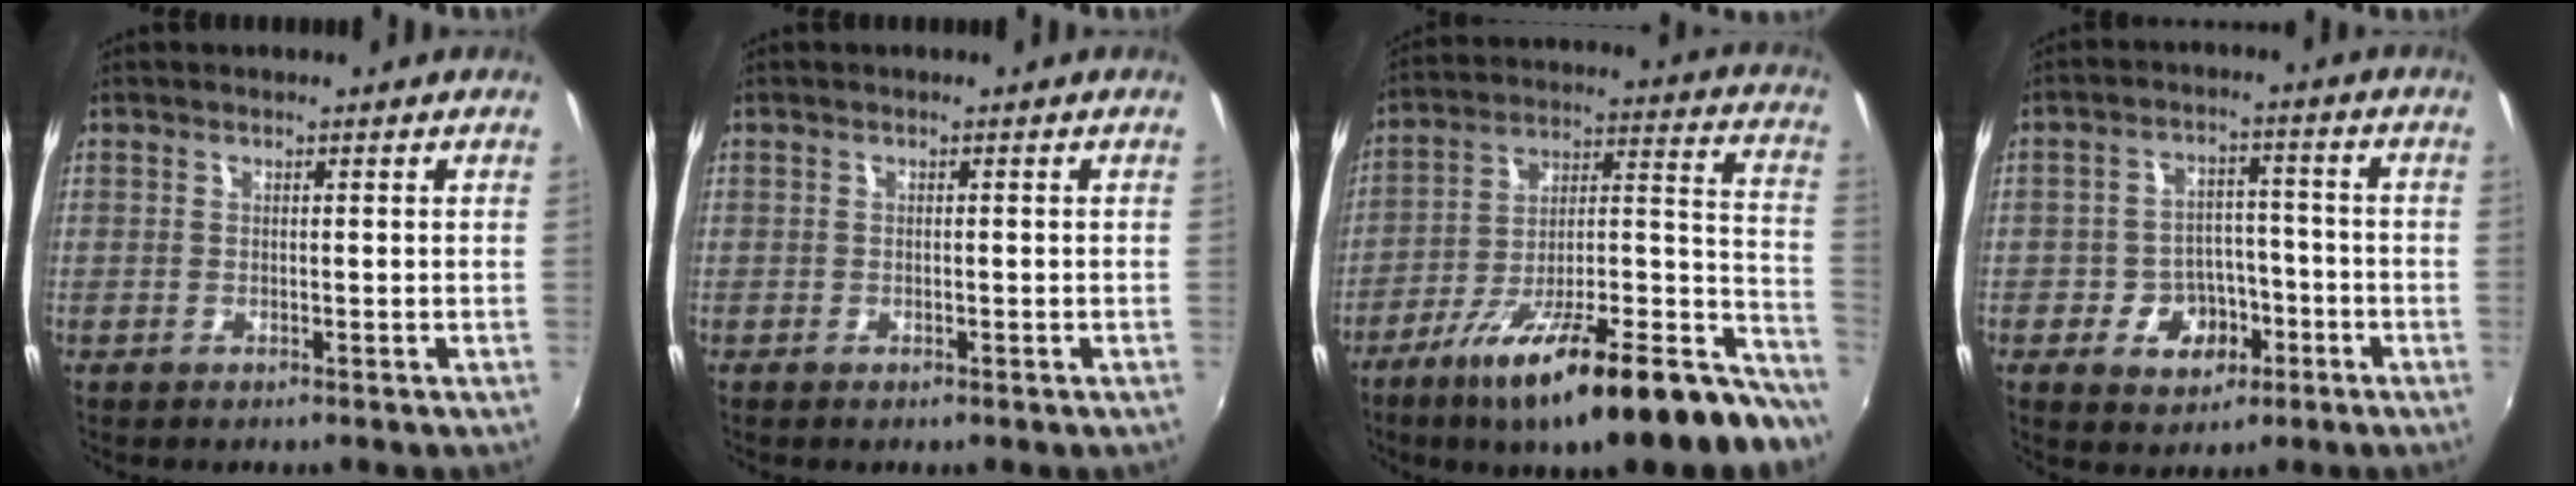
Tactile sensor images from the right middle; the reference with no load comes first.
{"total": 0.6, "force": [-0.4, 0.4, 0.2], "torque": [-0.003, -0.004, -0.008]}
{"total": 29.7, "force": [-20.5, 7.2, 20.3], "torque": [-0.276, -0.012, -0.308]}
{"total": 8.5, "force": [-3.7, 6.6, 3.8], "torque": [-0.082, 0.017, -0.044]}